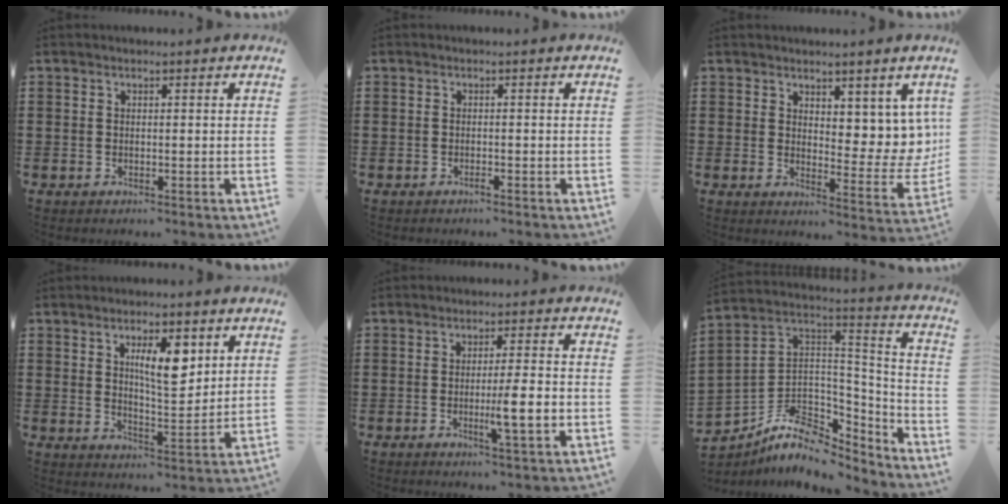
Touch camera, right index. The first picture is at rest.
{"total": 0.7, "force": [-0.5, 0.0, 0.4], "torque": [-0.010, -0.002, -0.009]}
{"total": 5.9, "force": [4.4, 3.5, 1.8], "torque": [-0.035, -0.025, 0.083]}
{"total": 7.6, "force": [3.2, 2.7, 6.3], "torque": [-0.099, -0.006, 0.048]}
{"total": 6.2, "force": [-1.5, 0.3, 6.0], "torque": [-0.098, -0.010, -0.026]}
{"total": 8.9, "force": [-6.1, 5.3, 3.9], "torque": [-0.087, 0.004, -0.111]}